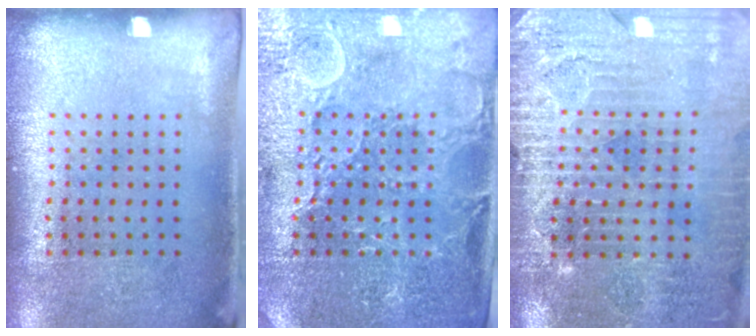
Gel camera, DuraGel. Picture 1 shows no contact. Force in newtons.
{"total": 3.8, "press": 3.7, "slide": 0.9}
{"total": 3.3, "press": 3.3, "slide": 0.2}